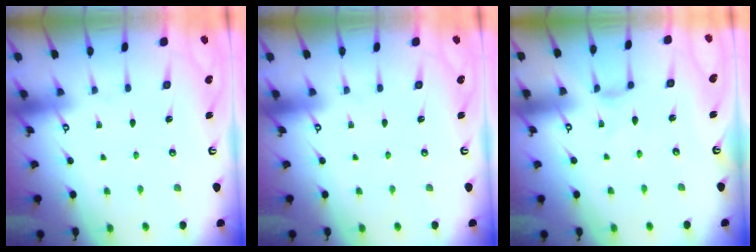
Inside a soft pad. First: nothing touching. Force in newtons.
{"total": 0.0}
{"total": 0.0}